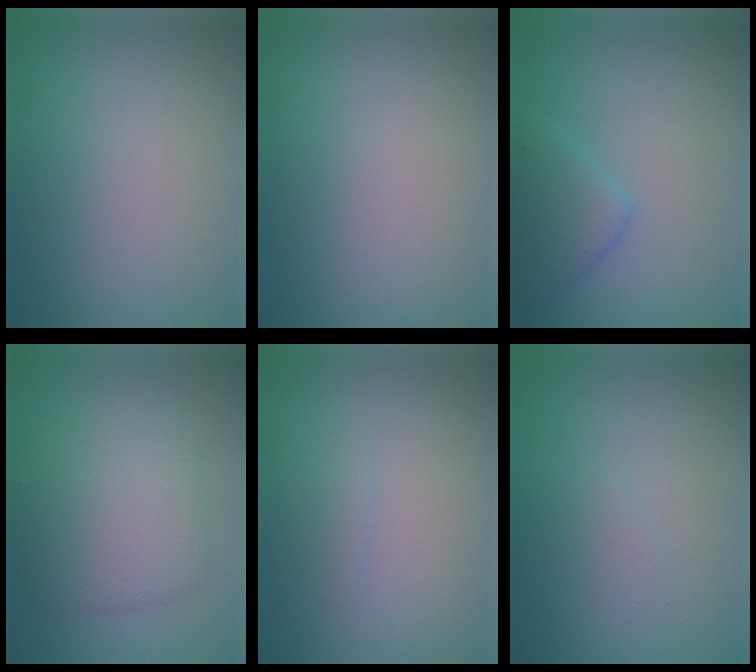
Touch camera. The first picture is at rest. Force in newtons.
{"total": 0.0}
{"total": 2.8, "press": 2.8, "slide": 0.2}
{"total": 5.4, "press": 5.4, "slide": 0.0}
{"total": 0.7, "press": 0.7, "slide": 0.0}
{"total": 0.7, "press": 0.7, "slide": 0.1}